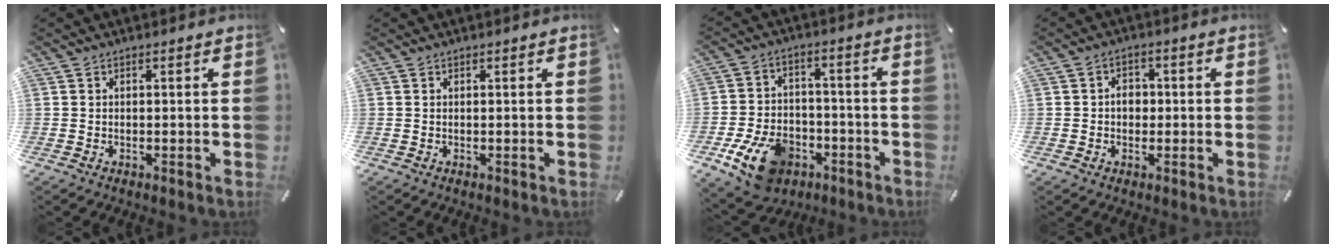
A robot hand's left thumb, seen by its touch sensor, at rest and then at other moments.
{"total": 0.0}
{"total": 13.3, "force": [-6.9, 8.7, 7.2], "torque": [-0.124, 0.043, -0.119]}
{"total": 4.2, "force": [-0.6, 3.4, 2.4], "torque": [-0.030, 0.003, -0.016]}